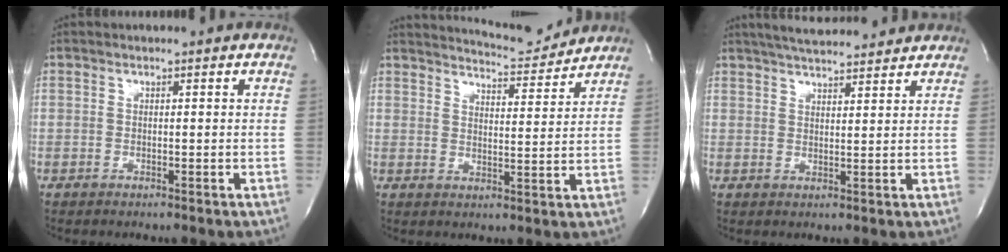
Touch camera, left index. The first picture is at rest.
{"total": 8.2, "force": [8.2, 0.2, 0.9], "torque": [-0.022, -0.010, 0.115]}
{"total": 10.6, "force": [9.6, 1.5, 4.3], "torque": [-0.073, 0.021, 0.138]}